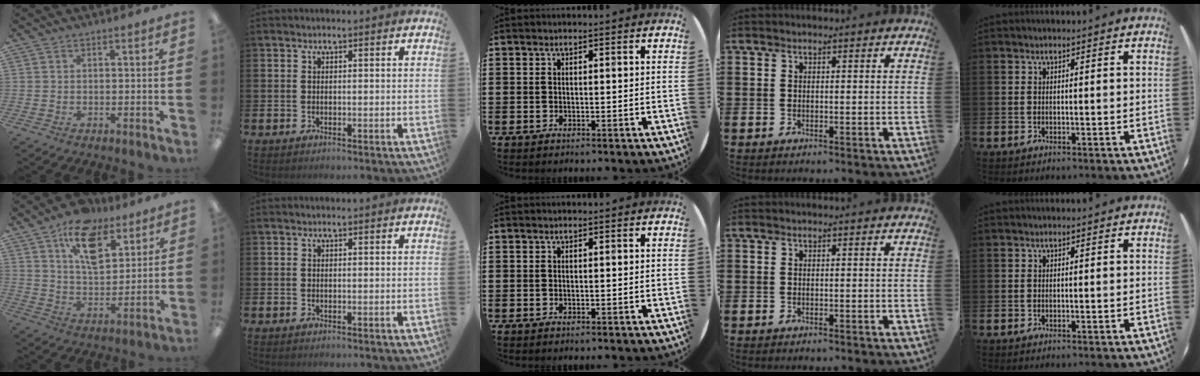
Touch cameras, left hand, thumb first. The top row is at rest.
{"thumb": {"total": 14.4, "force": [9.0, 7.5, 8.4], "torque": [-0.130, -0.037, 0.159]}}